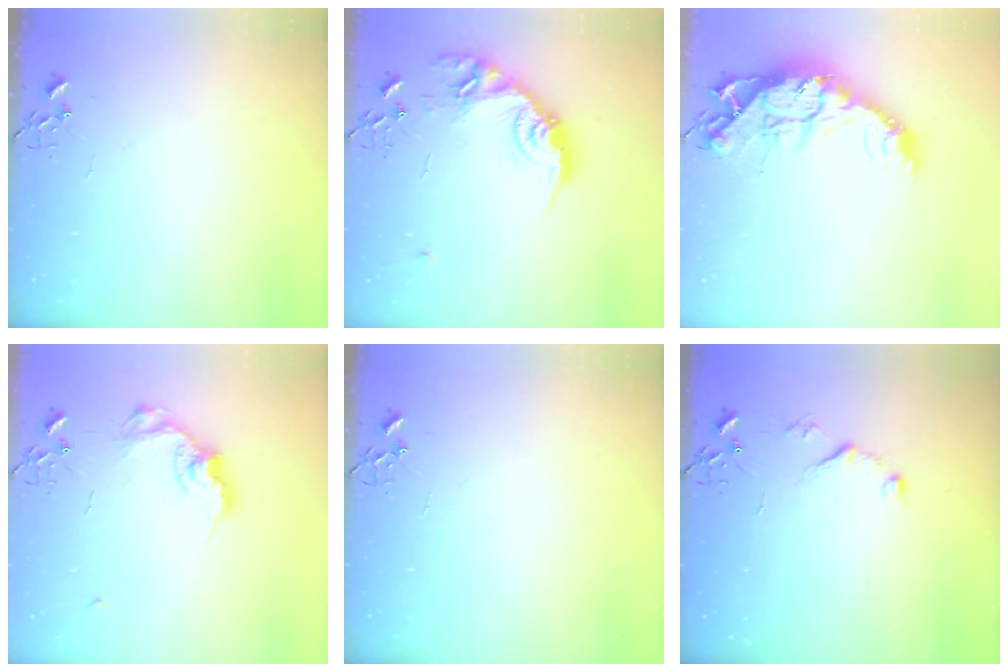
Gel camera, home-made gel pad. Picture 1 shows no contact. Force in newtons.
{"total": 17.6, "press": 17.6, "slide": 0.8}
{"total": 18.3, "press": 18.3, "slide": 1.4}
{"total": 13.5, "press": 13.5, "slide": 0.8}
{"total": 0.0}
{"total": 6.6, "press": 6.6, "slide": 0.5}